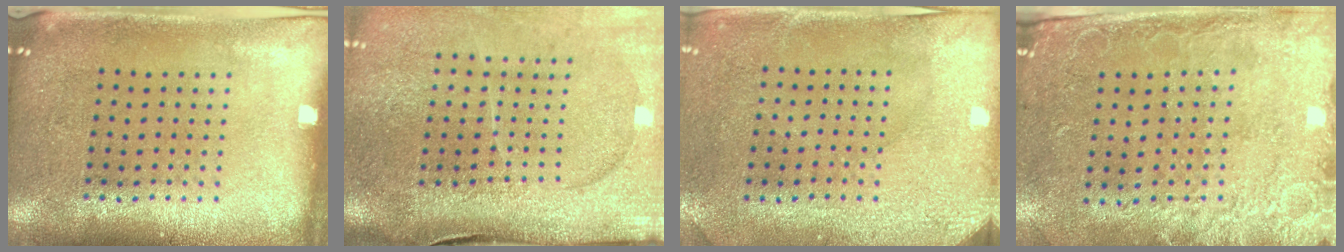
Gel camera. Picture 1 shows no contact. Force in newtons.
{"total": 4.6, "press": 3.6, "slide": 2.8}
{"total": 3.0, "press": 2.5, "slide": 1.7}
{"total": 2.6, "press": 2.1, "slide": 1.5}